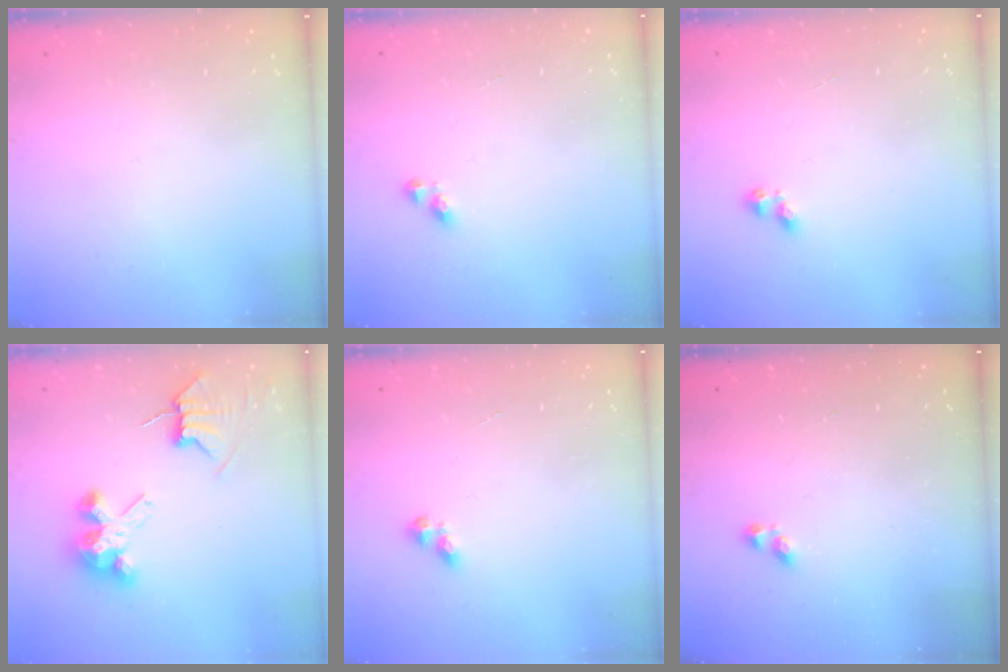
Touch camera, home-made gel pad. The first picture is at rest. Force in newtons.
{"total": 3.4, "press": 3.4, "slide": 0.4}
{"total": 2.4, "press": 2.3, "slide": 0.8}
{"total": 7.6, "press": 7.6, "slide": 0.8}
{"total": 3.0, "press": 2.9, "slide": 0.5}
{"total": 0.9, "press": 0.4, "slide": 0.8}